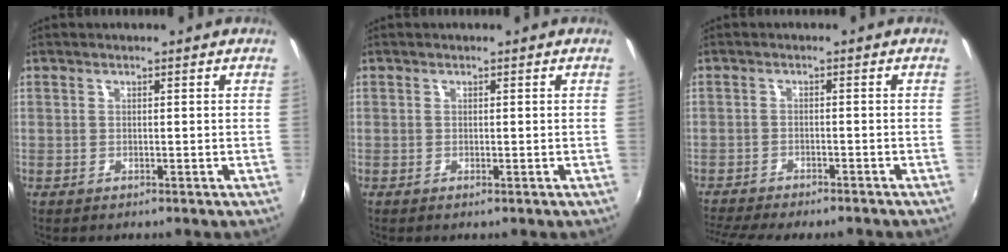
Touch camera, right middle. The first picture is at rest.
{"total": 0.0}
{"total": 9.8, "force": [-8.8, 1.4, 4.2], "torque": [-0.101, -0.025, -0.136]}